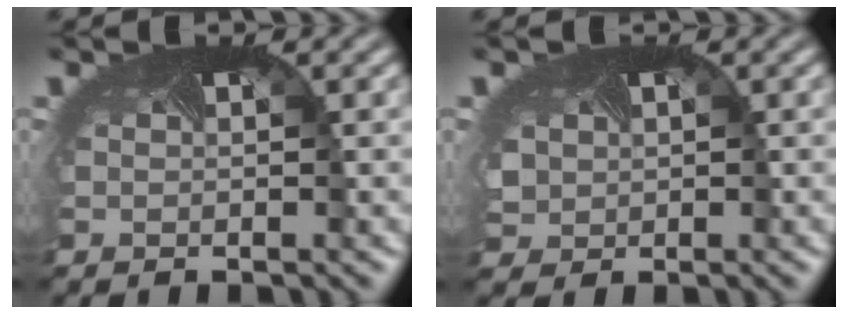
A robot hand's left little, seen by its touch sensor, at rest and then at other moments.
{"total": 2.3, "force": [0.2, 2.1, 0.8], "torque": [-0.034, 0.002, 0.006]}